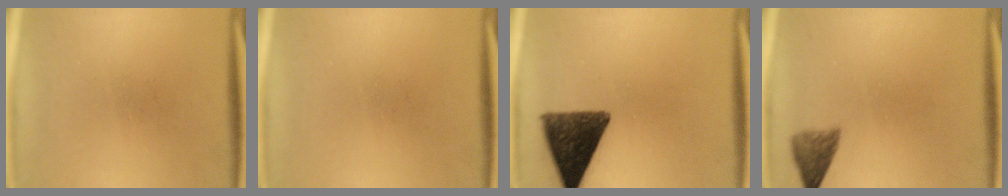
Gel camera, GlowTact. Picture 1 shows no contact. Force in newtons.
{"total": 0.0}
{"total": 12.0}
{"total": 3.2}